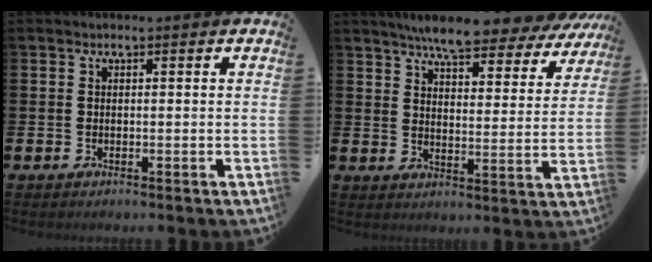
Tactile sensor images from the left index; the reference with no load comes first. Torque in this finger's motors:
{"motor_torque": [1.07, -1.07, 0.40, 0.09]}